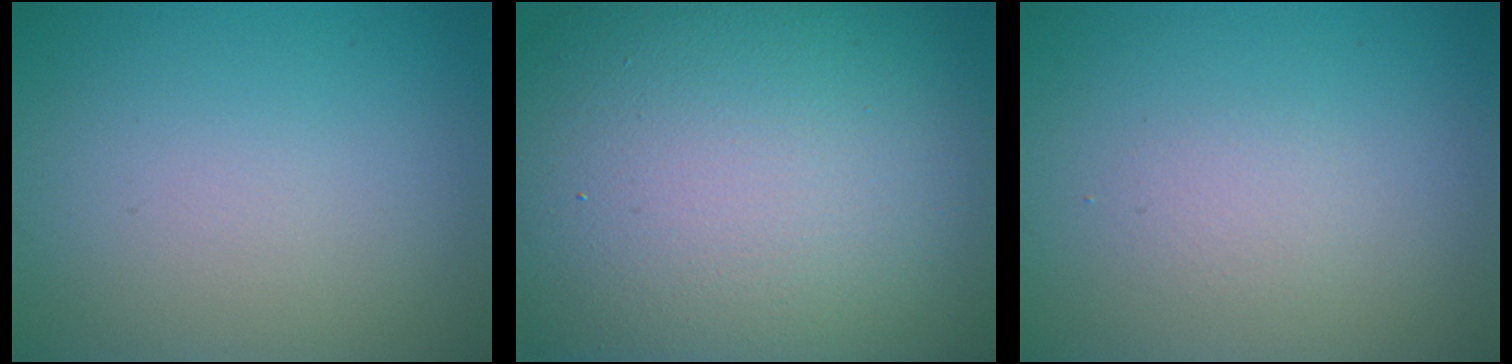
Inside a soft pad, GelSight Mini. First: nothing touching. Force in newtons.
{"total": 19.1, "press": 19.1, "slide": 1.0}
{"total": 1.1, "press": 1.1, "slide": 0.1}